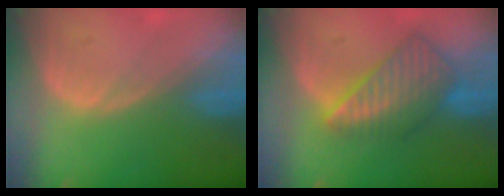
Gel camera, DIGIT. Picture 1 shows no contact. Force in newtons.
{"total": 8.7, "press": 7.6, "slide": 4.3}